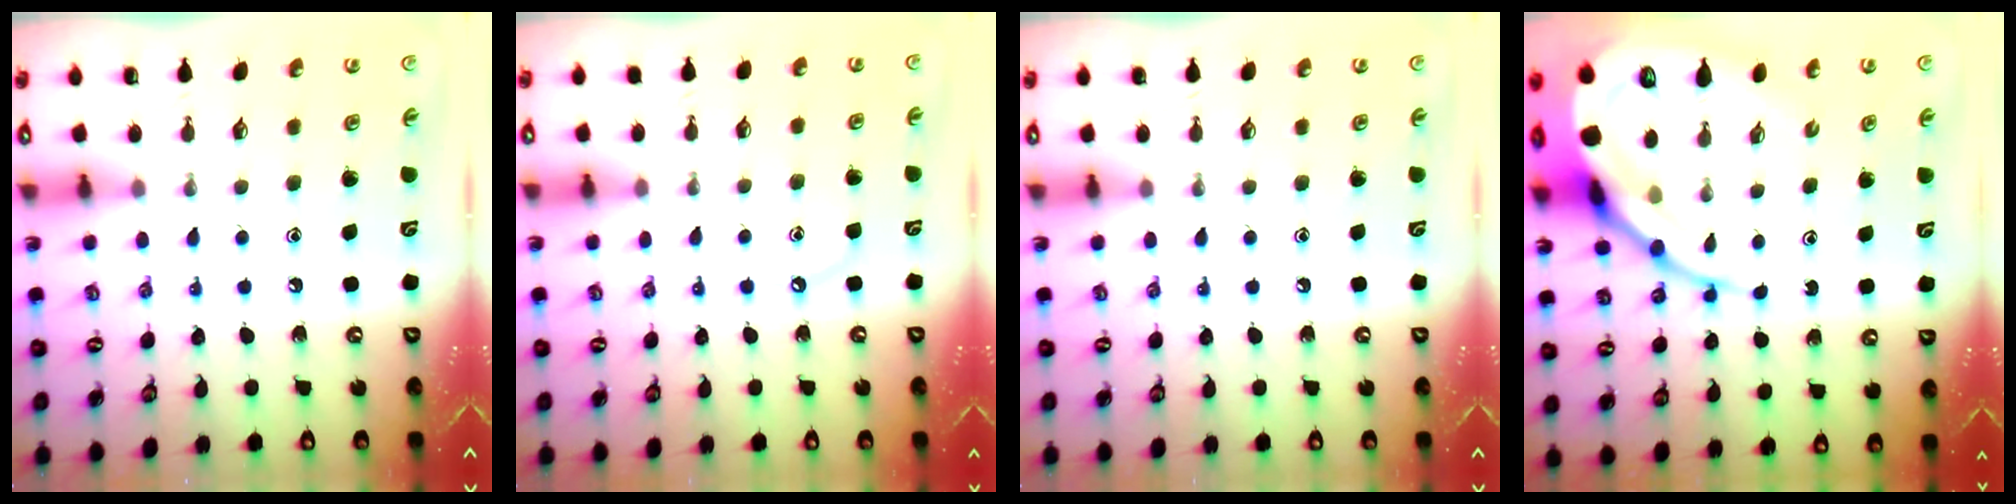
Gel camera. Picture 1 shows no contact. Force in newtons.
{"total": 4.1, "press": 4.1, "slide": 0.6}
{"total": 0.0}
{"total": 15.0, "press": 14.9, "slide": 1.5}